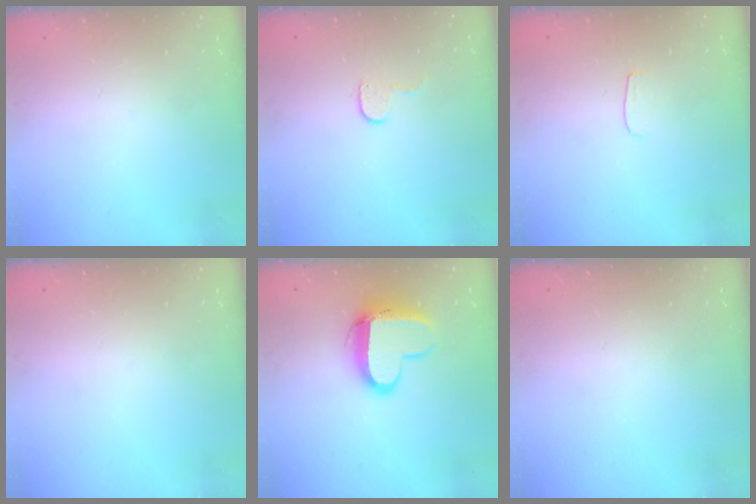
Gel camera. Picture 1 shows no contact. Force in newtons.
{"total": 5.0, "press": 4.9, "slide": 0.5}
{"total": 3.1, "press": 3.1, "slide": 0.3}
{"total": 0.0}
{"total": 11.4, "press": 11.4, "slide": 1.1}
{"total": 0.0}